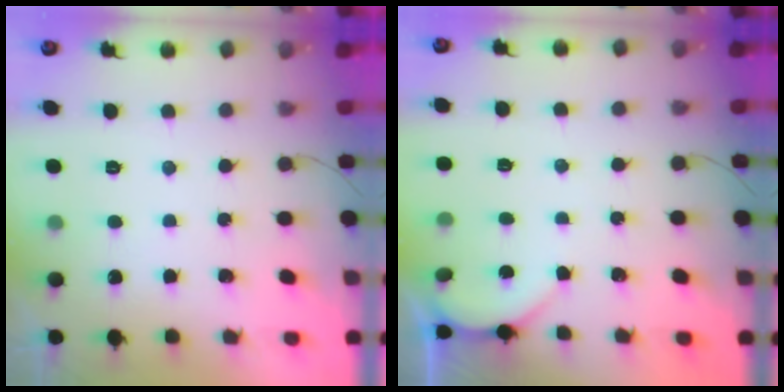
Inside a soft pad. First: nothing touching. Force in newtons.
{"total": 2.5, "press": 2.4, "slide": 0.3}